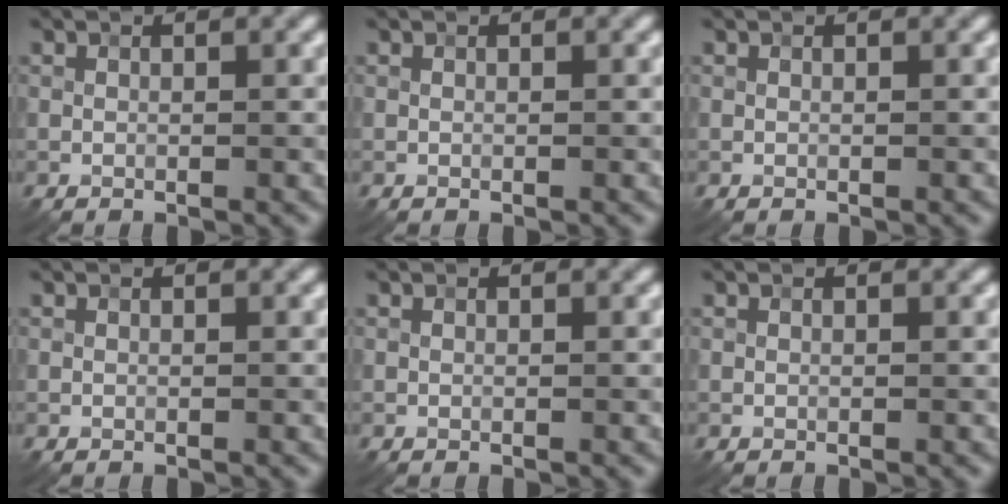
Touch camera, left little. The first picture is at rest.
{"total": 0.0}
{"total": 0.0}
{"total": 0.0}
{"total": 0.0}
{"total": 0.0}